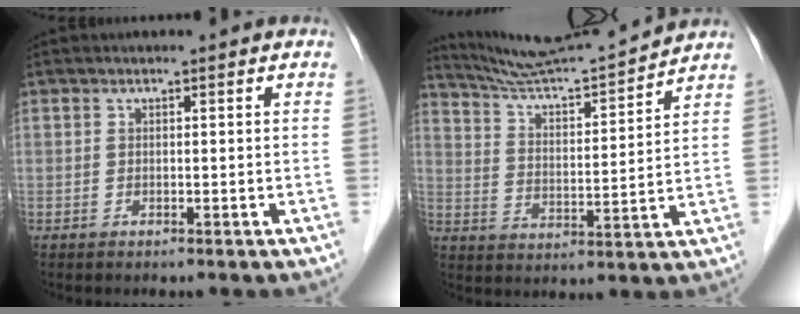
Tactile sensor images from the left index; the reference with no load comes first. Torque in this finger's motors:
{"motor_torque": [-0.05, -0.16, 0.08, 0.03]}